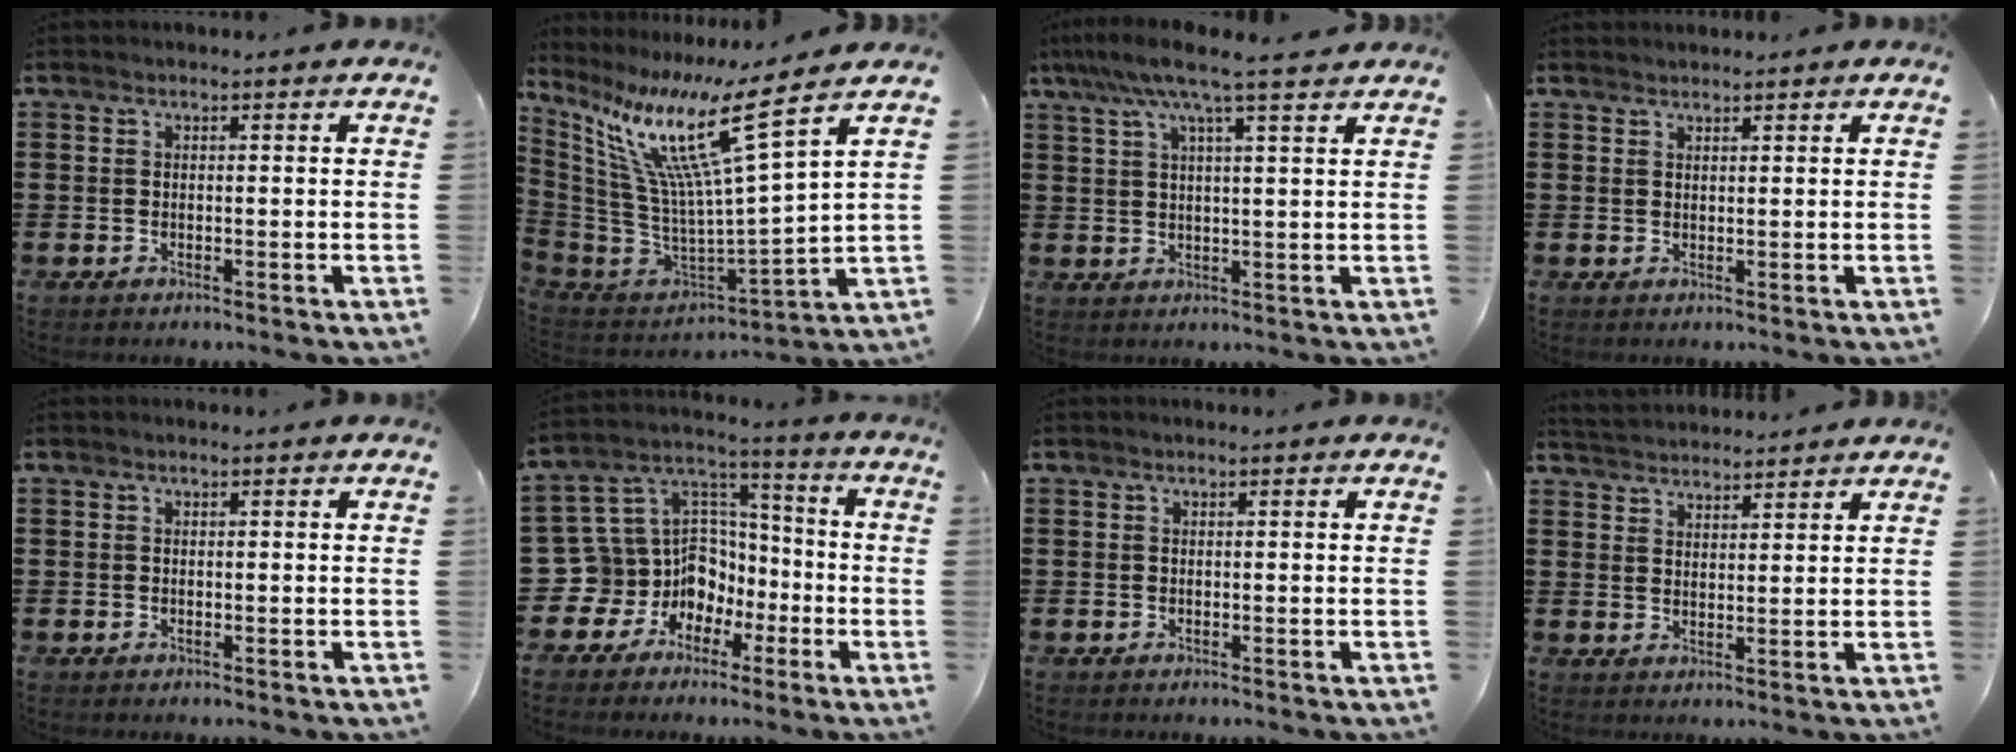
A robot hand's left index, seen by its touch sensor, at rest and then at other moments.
{"total": 14.9, "force": [8.7, 1.2, 12.1], "torque": [-0.281, -0.066, 0.129]}
{"total": 7.1, "force": [5.3, 0.4, 4.7], "torque": [-0.108, -0.010, 0.093]}
{"total": 1.1, "force": [1.1, 0.2, 0.0], "torque": [-0.001, 0.000, 0.023]}
{"total": 0.0}
{"total": 11.3, "force": [-3.6, 10.6, 1.5], "torque": [-0.088, -0.016, -0.046]}
{"total": 0.0}
{"total": 3.0, "force": [3.0, 0.0, -0.3], "torque": [-0.004, -0.009, 0.055]}